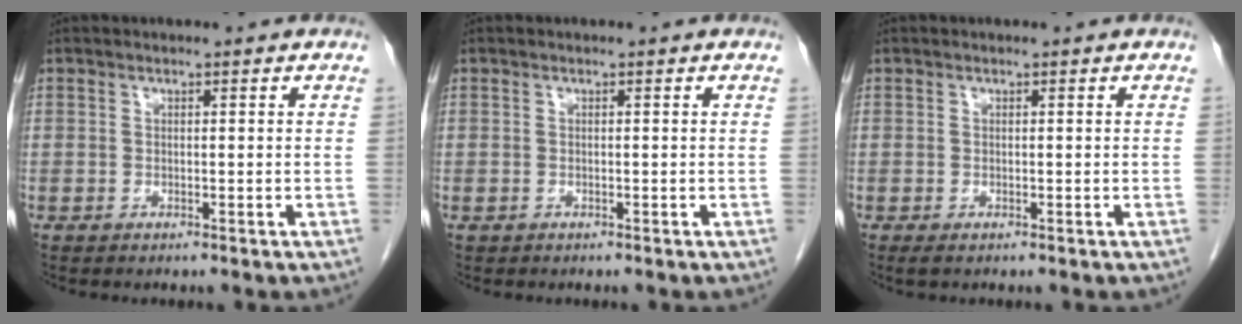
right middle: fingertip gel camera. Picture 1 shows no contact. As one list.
[{"total": 0.0}, {"total": 0.8, "force": [-0.4, 0.3, 0.5], "torque": [-0.007, -0.001, -0.004]}]